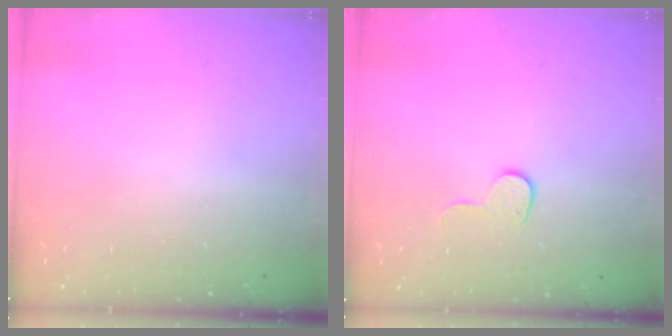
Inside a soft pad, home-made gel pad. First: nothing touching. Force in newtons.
{"total": 6.8, "press": 6.8, "slide": 0.3}